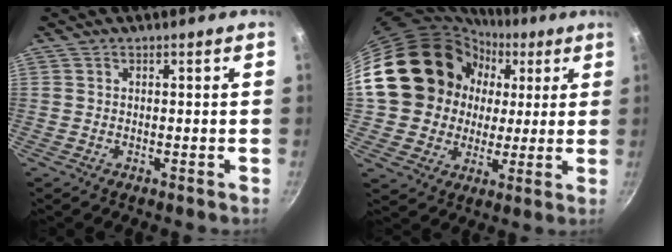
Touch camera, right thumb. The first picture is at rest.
{"total": 20.6, "force": [3.6, 18.0, 9.4], "torque": [-0.144, 0.030, 0.073]}